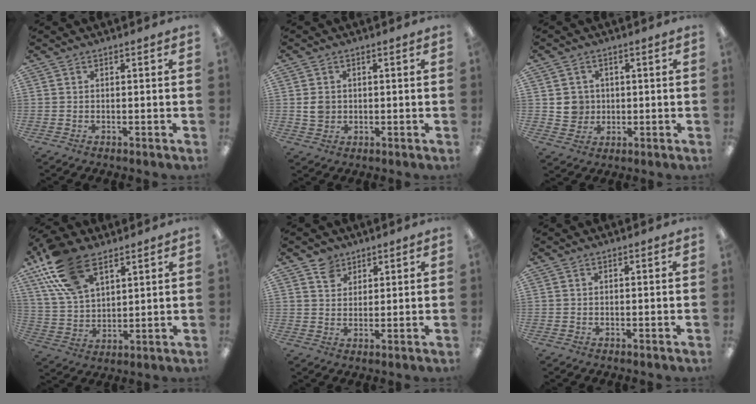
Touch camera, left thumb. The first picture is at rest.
{"total": 3.5, "force": [0.3, 3.1, 1.6], "torque": [-0.014, 0.000, 0.003]}
{"total": 5.1, "force": [0.8, 5.0, 0.5], "torque": [-0.001, 0.002, 0.013]}
{"total": 18.2, "force": [10.7, 9.7, 11.0], "torque": [-0.237, -0.022, 0.197]}
{"total": 4.7, "force": [3.2, 3.4, 0.4], "torque": [-0.006, -0.007, 0.060]}
{"total": 0.0}